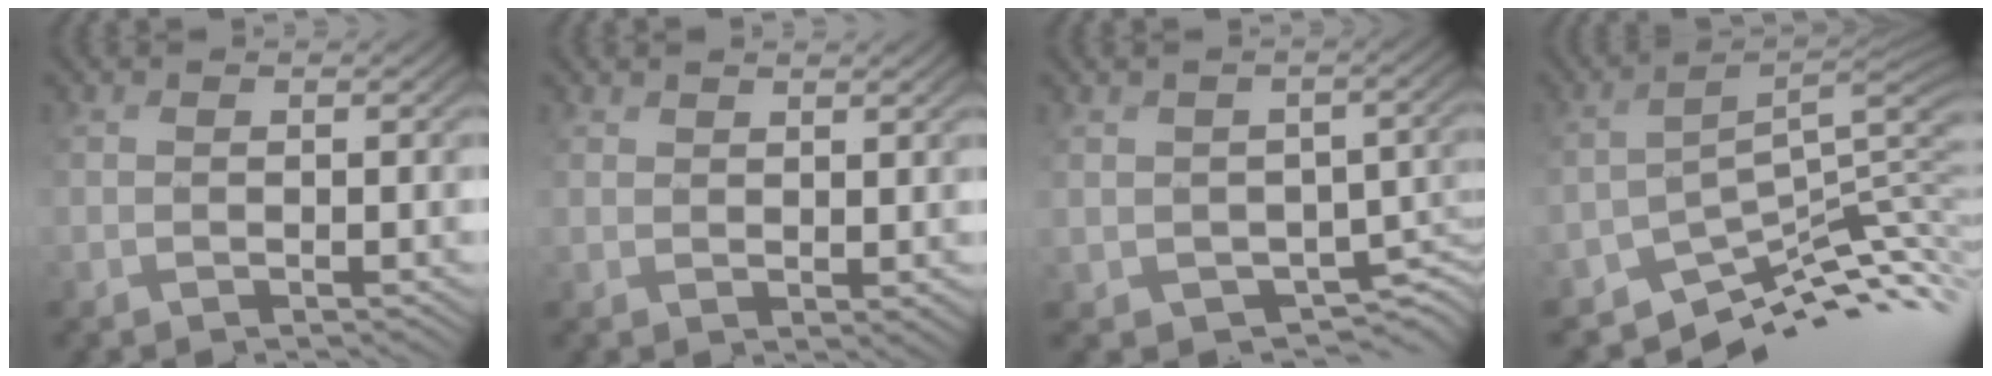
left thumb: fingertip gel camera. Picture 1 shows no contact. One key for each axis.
{"total": 1.3, "fx": 1.1, "fy": -0.2, "fz": -0.6, "tx": 0.009, "ty": 0.000, "tz": 0.027}
{"total": 3.3, "fx": -1.3, "fy": 2.9, "fz": 1.0, "tx": -0.026, "ty": -0.014, "tz": -0.011}
{"total": 7.7, "fx": -6.6, "fy": 1.3, "fz": 3.8, "tx": -0.072, "ty": 0.001, "tz": -0.102}